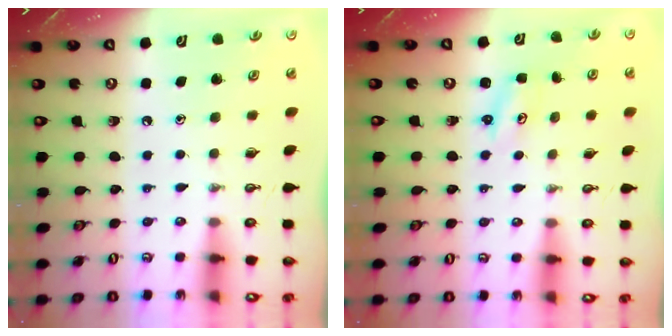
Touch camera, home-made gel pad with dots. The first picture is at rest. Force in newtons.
{"total": 1.9, "press": 1.9, "slide": 0.3}